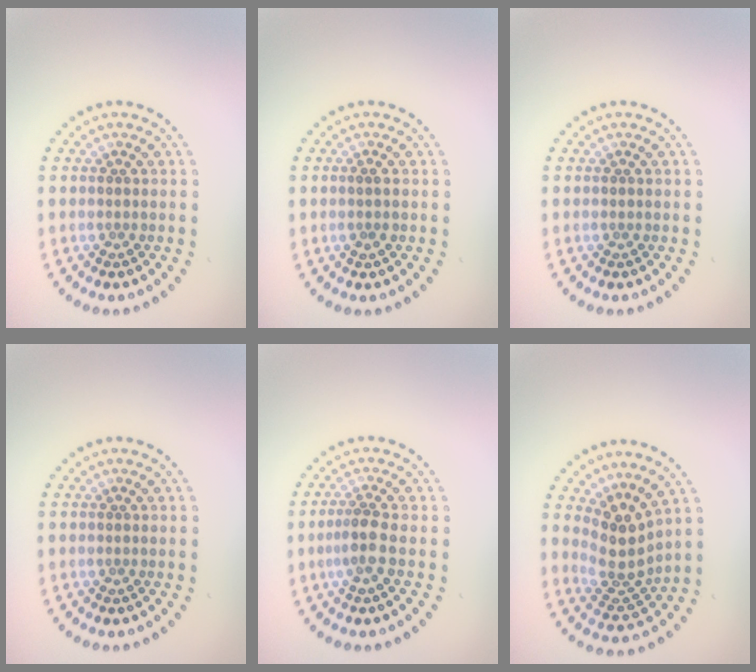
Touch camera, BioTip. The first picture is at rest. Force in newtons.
{"total": 0.9, "press": 0.8, "slide": 0.4}
{"total": 0.0}
{"total": 0.0}
{"total": 2.2, "press": 1.6, "slide": 1.4}
{"total": 3.7, "press": 2.8, "slide": 2.4}